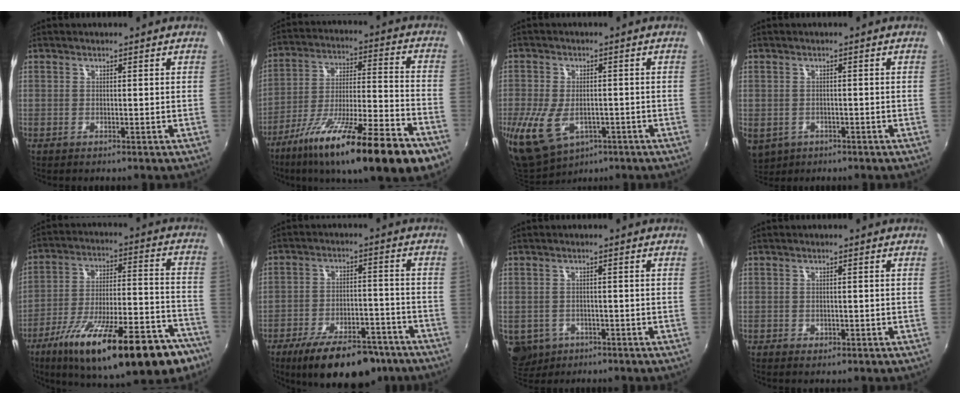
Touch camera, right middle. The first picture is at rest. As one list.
[{"total": 25.3, "force": [-16.4, 4.2, 18.8], "torque": [-0.308, -0.054, -0.261]}, {"total": 13.0, "force": [-4.4, 8.6, 8.7], "torque": [-0.200, -0.033, -0.064]}, {"total": 7.6, "force": [-2.8, 5.9, 3.8], "torque": [-0.089, -0.024, -0.031]}, {"total": 27.9, "force": [-18.5, 7.9, 19.3], "torque": [-0.302, -0.038, -0.267]}, {"total": 17.6, "force": [-13.2, 6.7, 9.5], "torque": [-0.168, -0.013, -0.186]}, {"total": 7.7, "force": [-2.8, 6.4, 3.2], "torque": [-0.080, -0.018, -0.032]}, {"total": 1.4, "force": [-0.6, 1.1, 0.5], "torque": [-0.010, -0.006, -0.009]}]